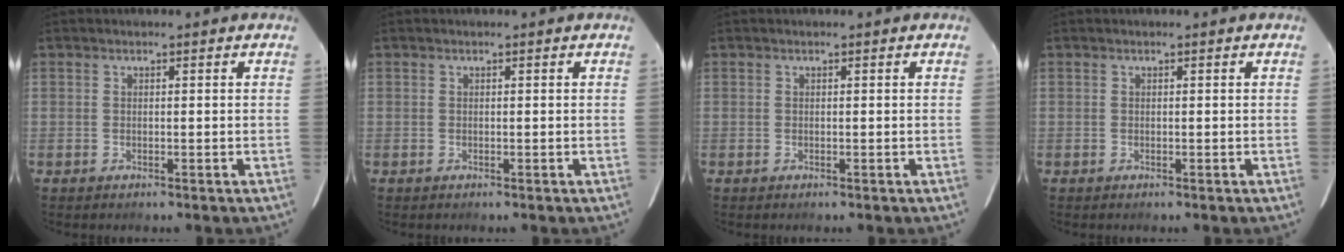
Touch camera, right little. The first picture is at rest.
{"total": 0.0}
{"total": 0.0}
{"total": 0.0}